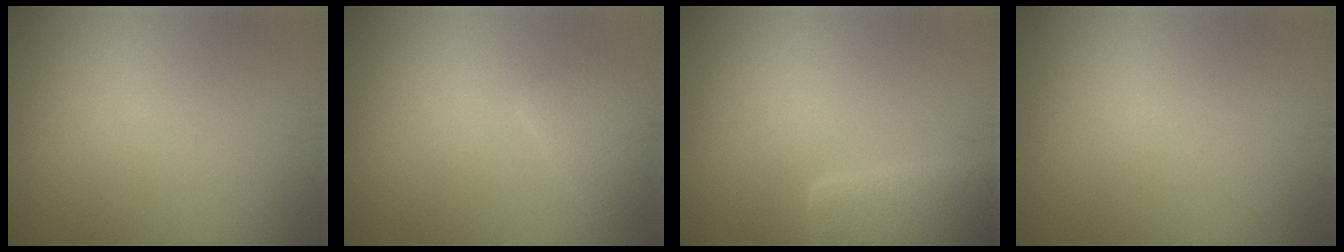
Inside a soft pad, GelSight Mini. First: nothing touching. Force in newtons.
{"total": 2.4, "press": 2.4, "slide": 0.2}
{"total": 5.7, "press": 5.7, "slide": 0.5}
{"total": 0.0}